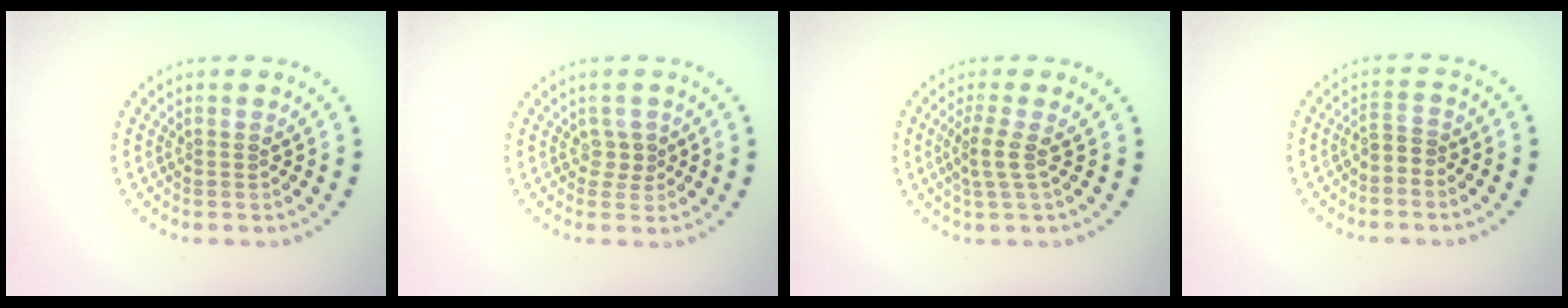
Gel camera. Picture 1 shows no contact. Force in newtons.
{"total": 1.1, "press": 0.8, "slide": 0.7}
{"total": 2.0, "press": 1.6, "slide": 1.3}
{"total": 1.6, "press": 1.3, "slide": 1.0}